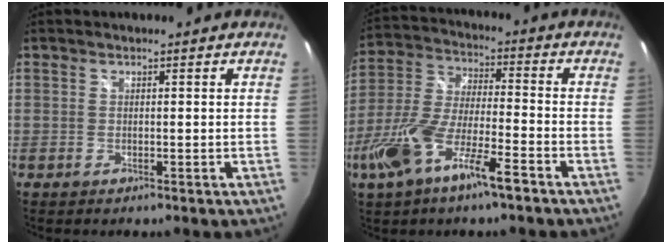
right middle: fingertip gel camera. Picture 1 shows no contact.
{"total": 14.6, "force": [-8.2, 3.2, 11.6], "torque": [-0.247, -0.020, -0.158]}